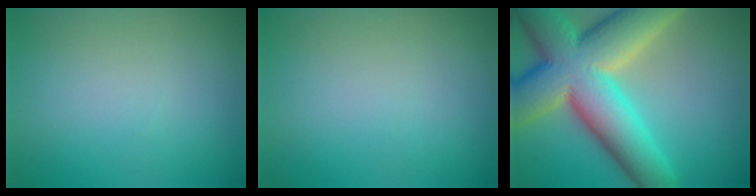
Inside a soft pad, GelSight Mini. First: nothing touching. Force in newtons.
{"total": 0.0}
{"total": 14.9, "press": 14.9, "slide": 0.7}